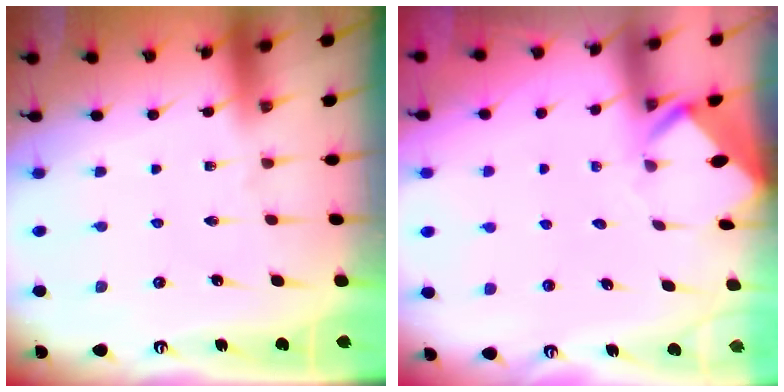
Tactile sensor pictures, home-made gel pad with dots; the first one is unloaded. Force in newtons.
{"total": 3.3, "press": 3.3, "slide": 0.2}